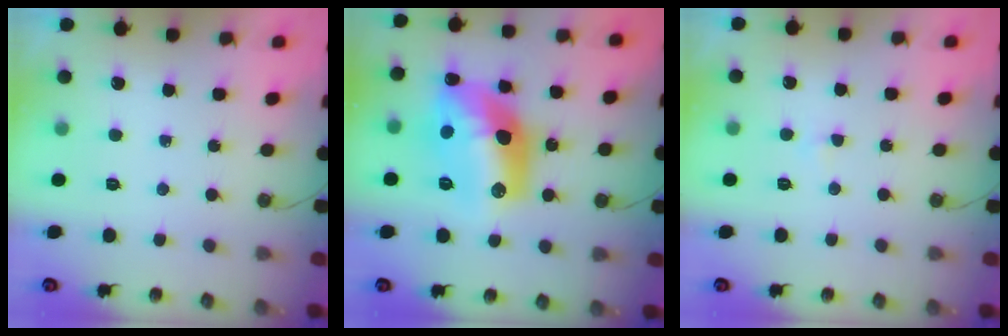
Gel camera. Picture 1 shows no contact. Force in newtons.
{"total": 18.7, "press": 18.6, "slide": 1.2}
{"total": 1.6, "press": 1.6, "slide": 0.2}